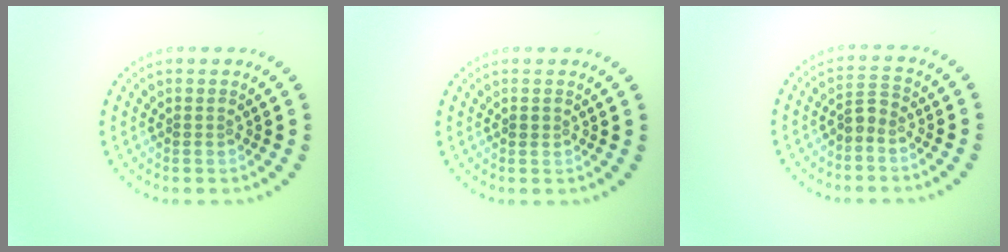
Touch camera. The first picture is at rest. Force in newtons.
{"total": 0.7, "press": 0.7, "slide": 0.1}
{"total": 1.6, "press": 1.3, "slide": 1.0}